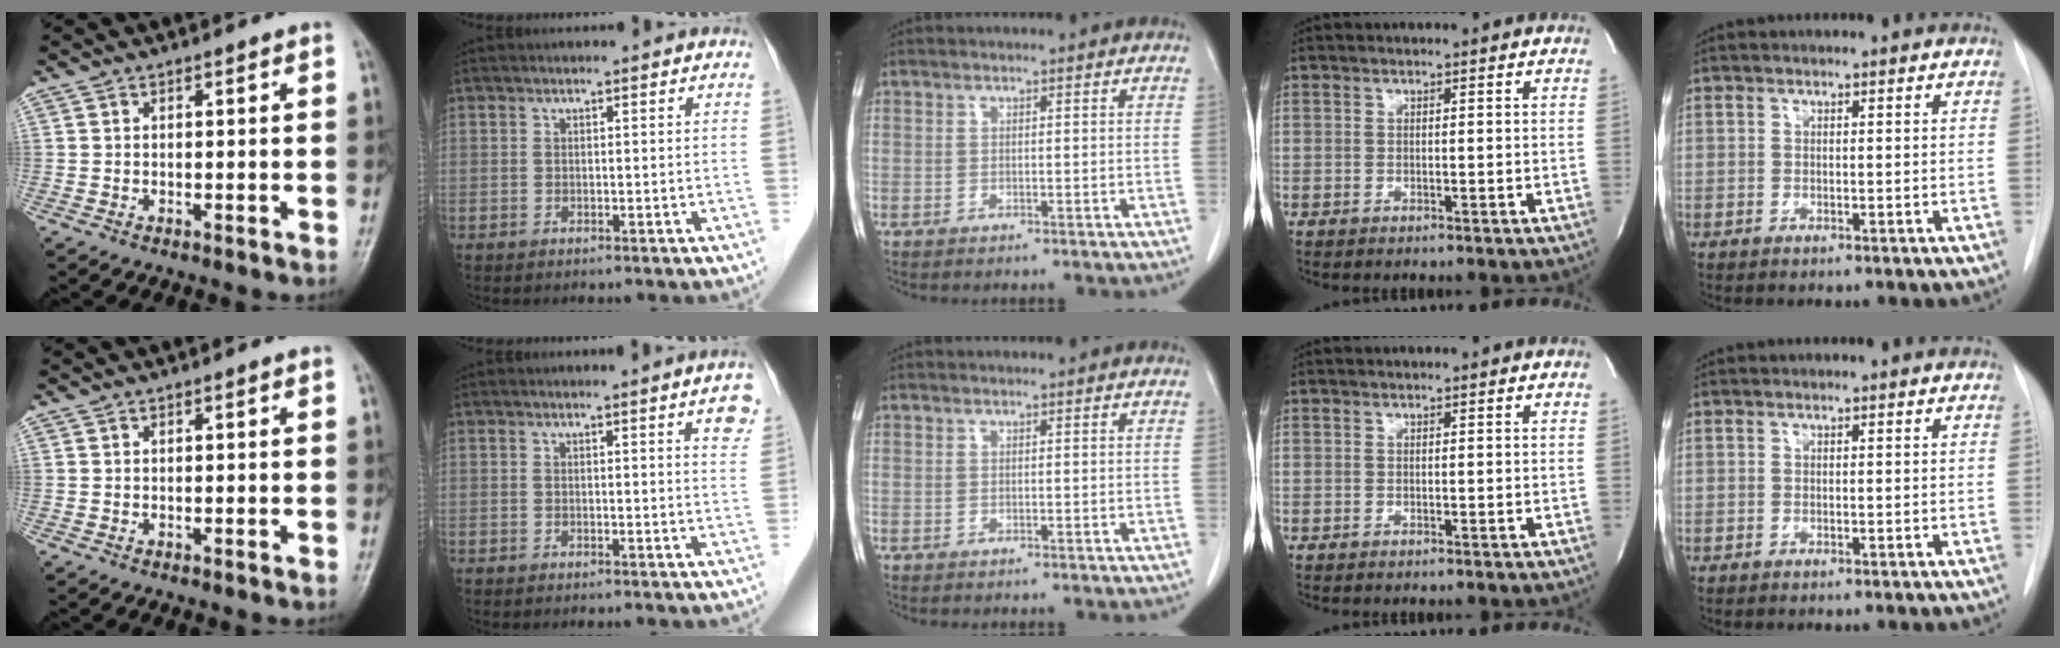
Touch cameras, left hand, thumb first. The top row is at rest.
{"index": {"total": 4.0, "force": [2.2, 0.2, 3.4], "torque": [-0.031, -0.005, 0.018]}}